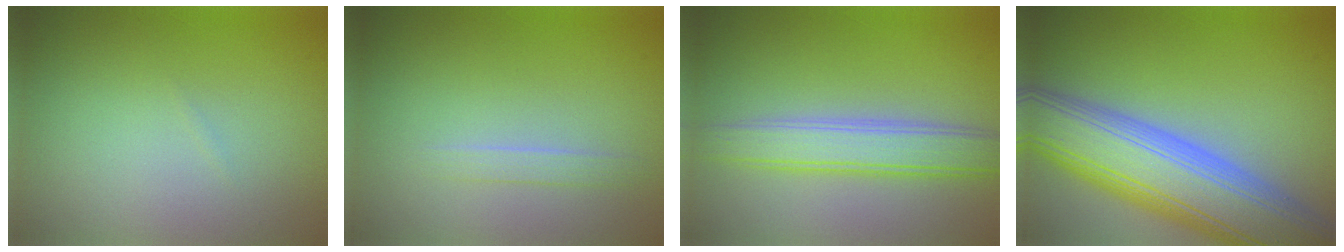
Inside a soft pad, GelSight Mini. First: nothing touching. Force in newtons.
{"total": 1.1, "press": 1.1, "slide": 0.1}
{"total": 4.4, "press": 4.4, "slide": 0.3}
{"total": 12.4, "press": 12.4, "slide": 0.8}